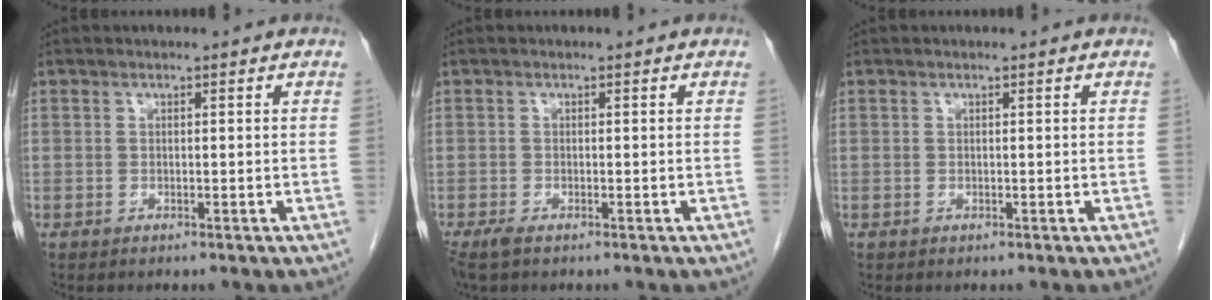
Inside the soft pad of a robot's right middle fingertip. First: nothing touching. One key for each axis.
{"total": 2.0, "fx": -1.4, "fy": 0.5, "fz": 1.4, "tx": -0.032, "ty": -0.008, "tz": -0.026}
{"total": 0.0}